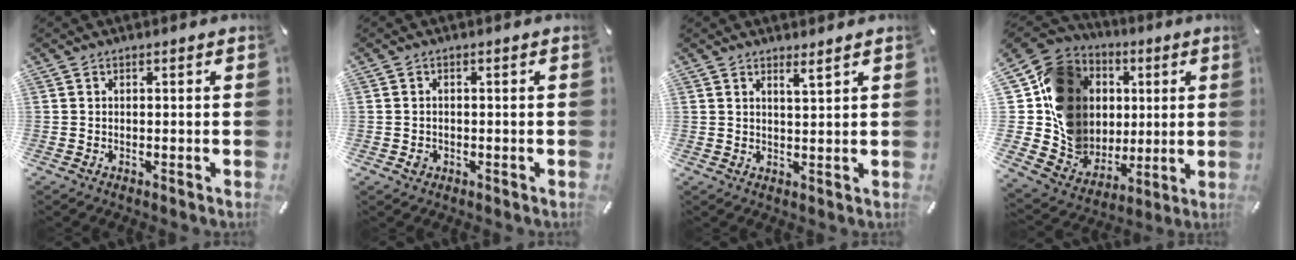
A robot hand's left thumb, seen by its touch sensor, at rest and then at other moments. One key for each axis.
{"total": 1.9, "fx": -0.6, "fy": 1.6, "fz": 0.8, "tx": -0.015, "ty": 0.003, "tz": -0.012}
{"total": 0.6, "fx": 0.4, "fy": 0.1, "fz": 0.5, "tx": -0.008, "ty": 0.000, "tz": 0.007}
{"total": 18.1, "fx": 3.2, "fy": 16.4, "fz": 7.1, "tx": -0.106, "ty": -0.024, "tz": 0.090}